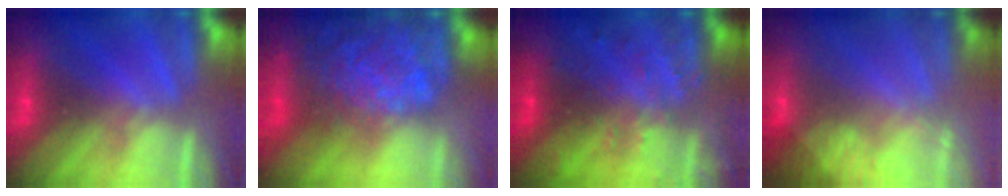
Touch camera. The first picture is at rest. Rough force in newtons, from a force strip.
{"total": 9.4}
{"total": 3.4}
{"total": 2.9}